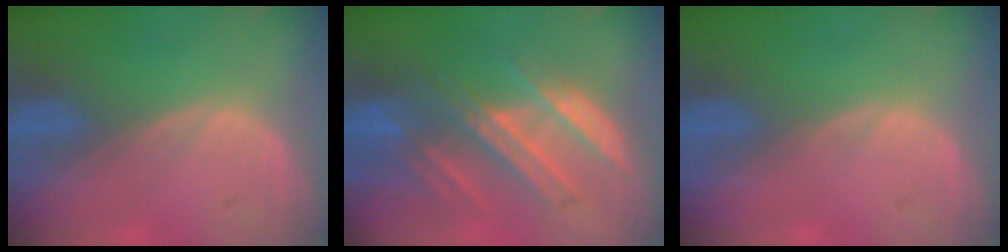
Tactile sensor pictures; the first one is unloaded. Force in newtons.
{"total": 8.2, "press": 7.8, "slide": 2.5}
{"total": 0.0}